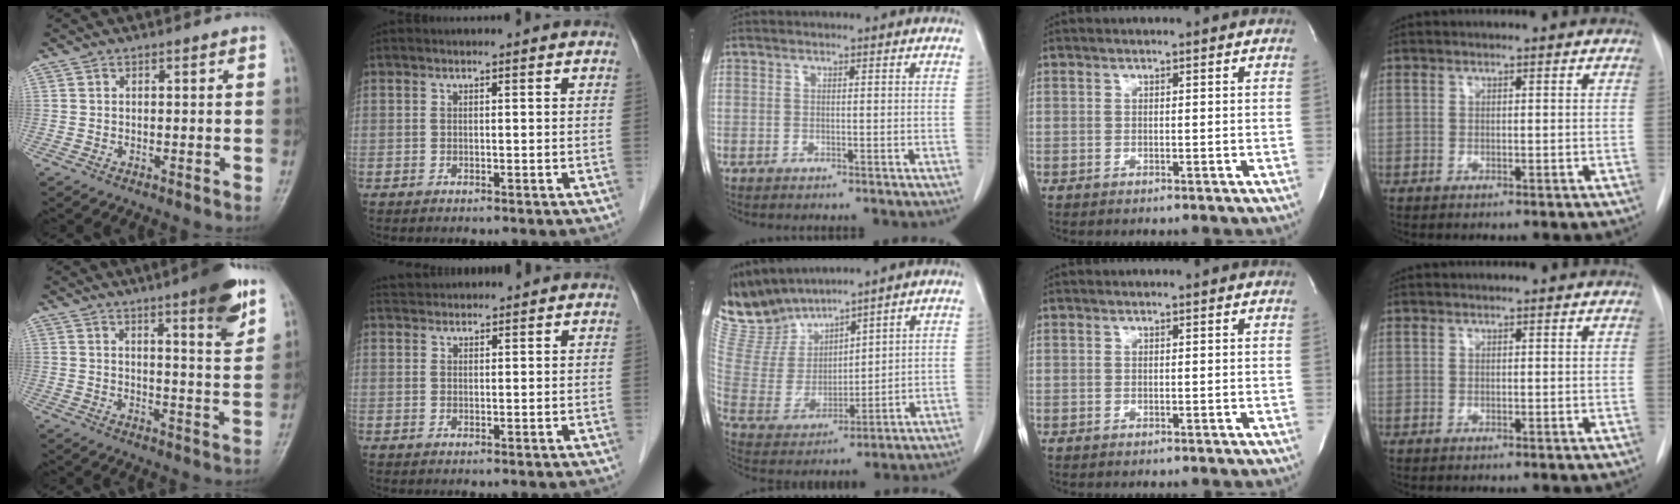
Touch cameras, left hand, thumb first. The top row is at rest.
{"thumb": {"total": 10.5, "force": [6.2, 1.5, 8.3], "torque": [-0.101, -0.035, 0.081]}, "index": {"total": 3.0, "force": [3.0, 0.6, 0.2], "torque": [-0.006, 0.031, 0.054]}, "middle": {"total": 10.5, "force": [10.2, 2.0, 1.3], "torque": [-0.051, 0.005, 0.231]}}